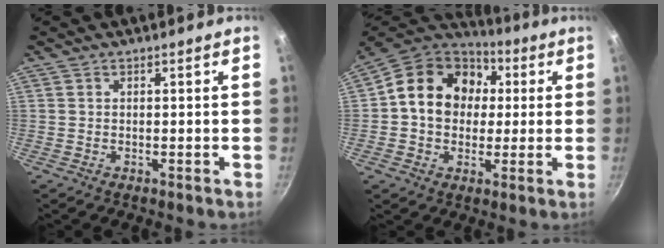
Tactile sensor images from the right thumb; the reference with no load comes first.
{"total": 17.4, "force": [2.5, 14.1, 9.9], "torque": [-0.138, 0.029, 0.026]}